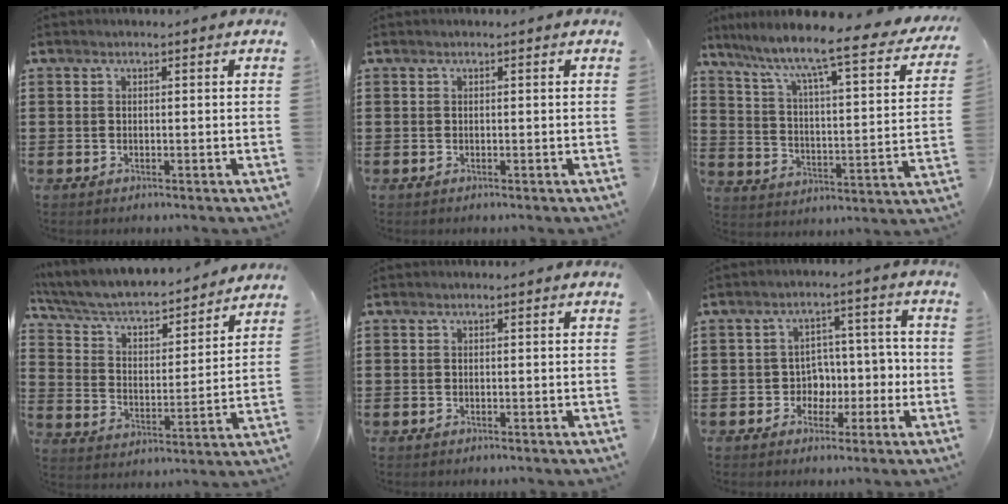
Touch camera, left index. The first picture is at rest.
{"total": 0.0}
{"total": 8.1, "force": [6.4, 0.1, 5.0], "torque": [-0.115, -0.059, 0.093]}
{"total": 4.8, "force": [4.0, 1.4, 2.1], "torque": [-0.061, -0.036, 0.061]}
{"total": 0.0}
{"total": 4.9, "force": [-1.0, 4.5, 1.6], "torque": [-0.034, 0.002, -0.024]}